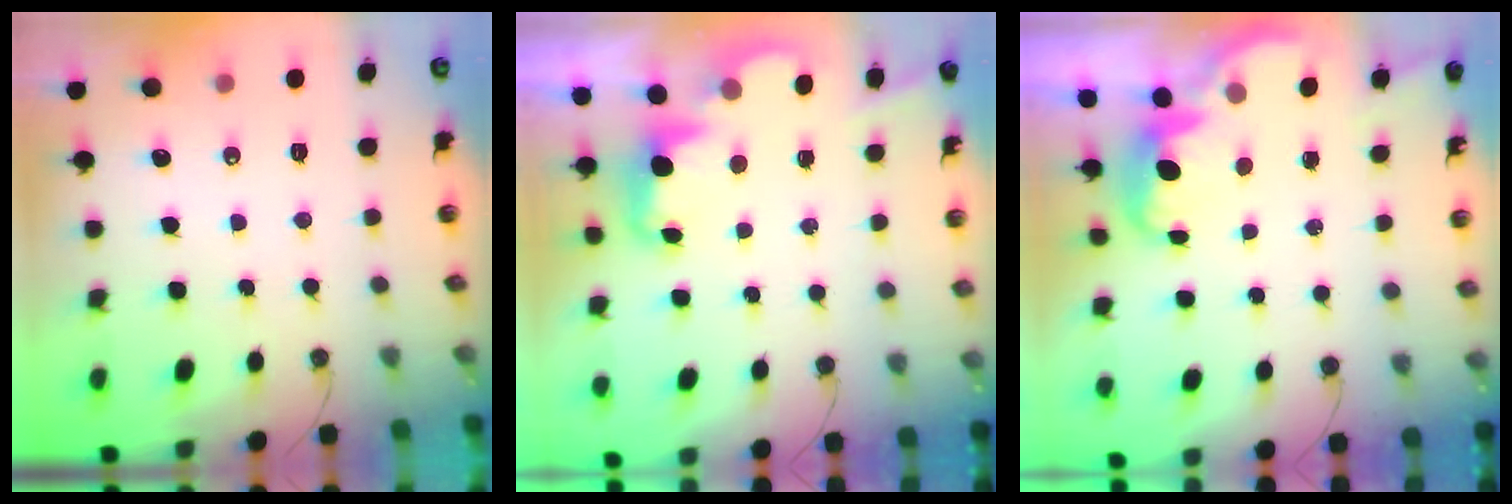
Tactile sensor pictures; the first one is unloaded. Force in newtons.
{"total": 2.5, "press": 2.5, "slide": 0.5}
{"total": 1.9, "press": 1.9, "slide": 0.5}